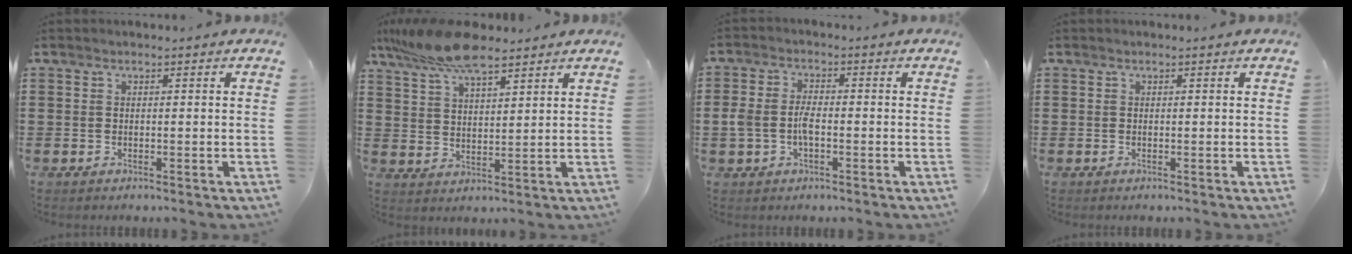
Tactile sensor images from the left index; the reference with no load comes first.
{"total": 9.5, "force": [7.6, 2.2, 5.3], "torque": [-0.121, -0.011, 0.141]}
{"total": 4.4, "force": [-1.0, 2.3, 3.6], "torque": [-0.087, -0.001, -0.022]}
{"total": 0.0}